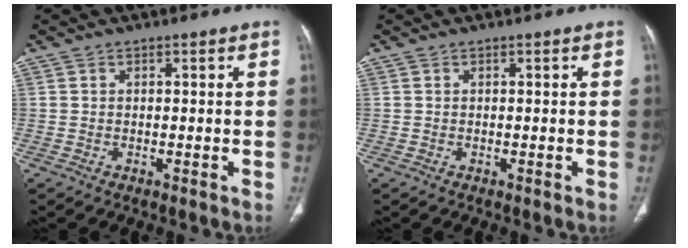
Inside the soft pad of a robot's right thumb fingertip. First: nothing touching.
{"total": 0.0}